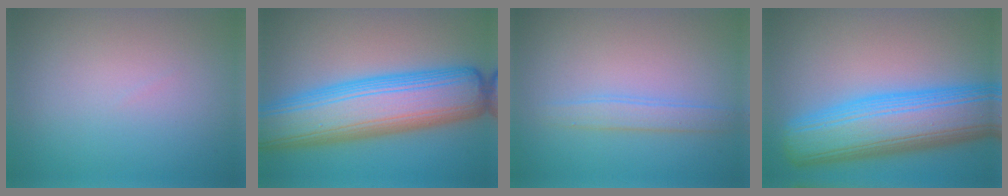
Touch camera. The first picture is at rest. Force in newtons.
{"total": 11.9, "press": 11.9, "slide": 0.2}
{"total": 1.8, "press": 1.8, "slide": 0.1}
{"total": 11.4, "press": 11.4, "slide": 0.4}